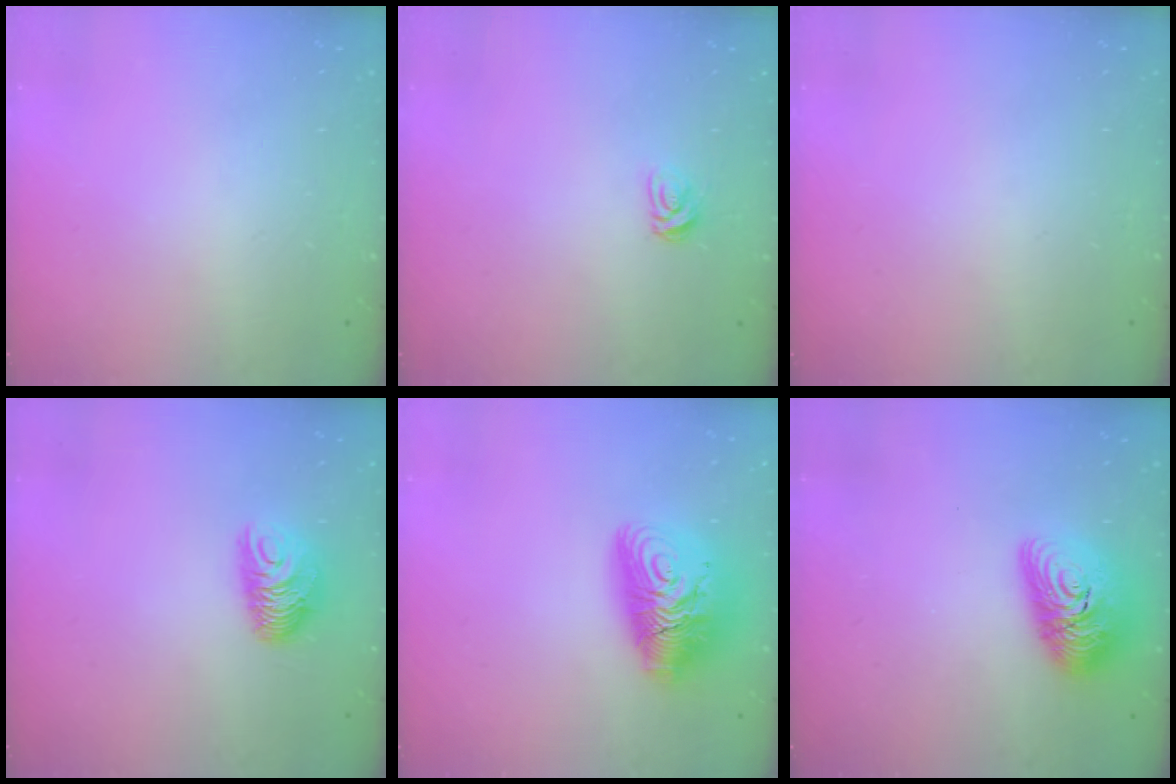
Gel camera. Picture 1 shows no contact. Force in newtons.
{"total": 4.6, "press": 4.5, "slide": 0.5}
{"total": 0.0}
{"total": 9.4, "press": 9.3, "slide": 0.6}
{"total": 14.9, "press": 14.8, "slide": 1.4}
{"total": 13.9, "press": 13.9, "slide": 1.0}